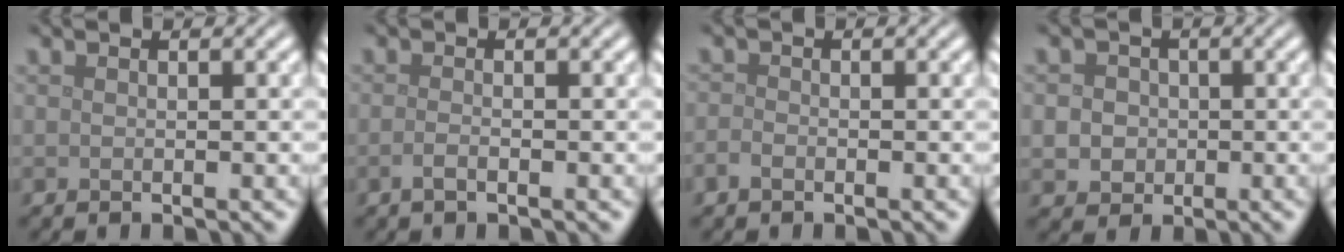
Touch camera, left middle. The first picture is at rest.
{"total": 1.1, "force": [-0.5, 0.4, 0.9], "torque": [-0.016, 0.000, -0.012]}
{"total": 1.0, "force": [-0.6, 0.6, 0.5], "torque": [-0.010, 0.000, -0.015]}
{"total": 3.8, "force": [0.1, 3.4, 1.5], "torque": [-0.012, 0.016, -0.010]}